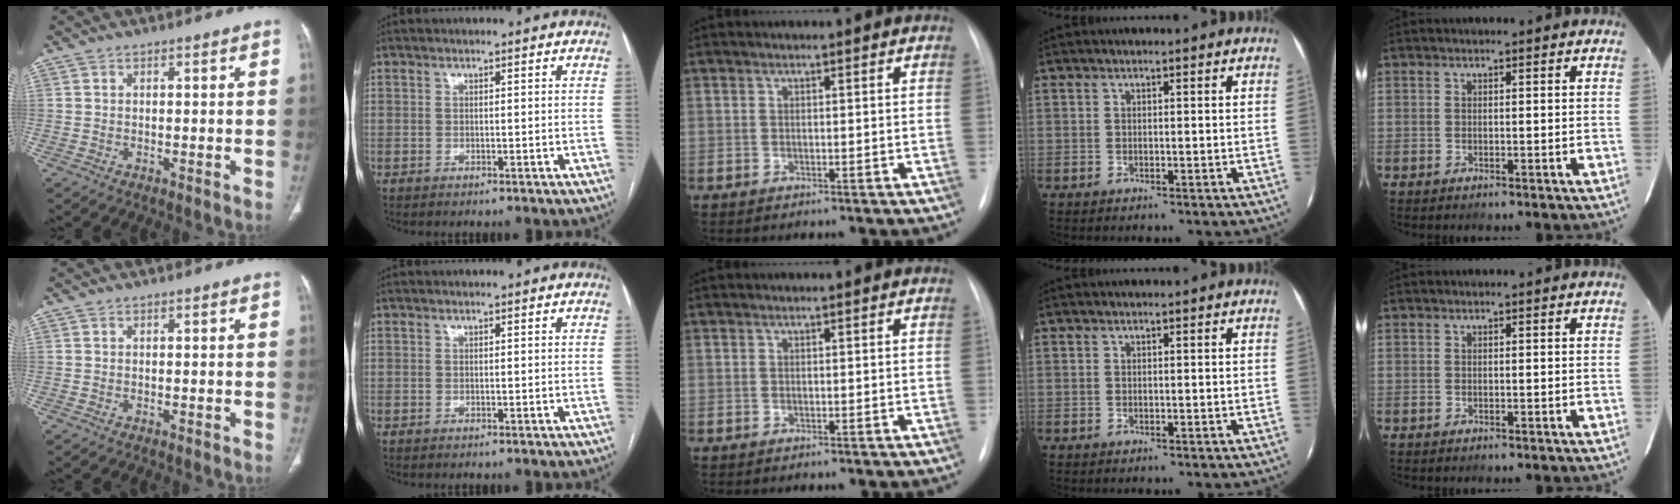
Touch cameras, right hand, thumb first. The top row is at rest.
{}